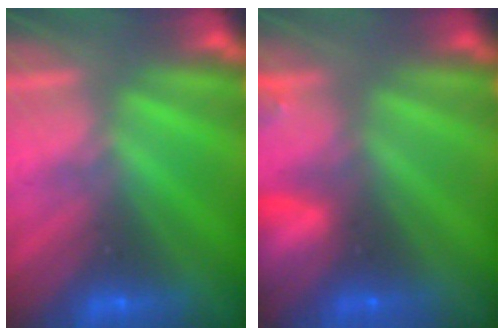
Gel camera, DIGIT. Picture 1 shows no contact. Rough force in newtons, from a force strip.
{"total": 7.6}